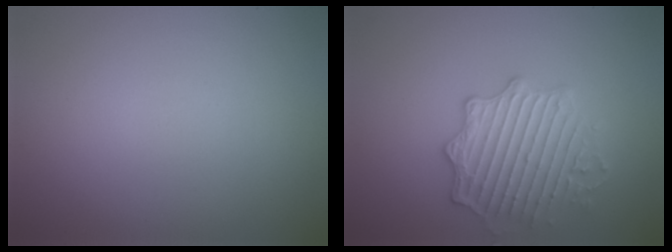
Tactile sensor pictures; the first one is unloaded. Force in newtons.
{"total": 4.0, "press": 4.0, "slide": 0.2}